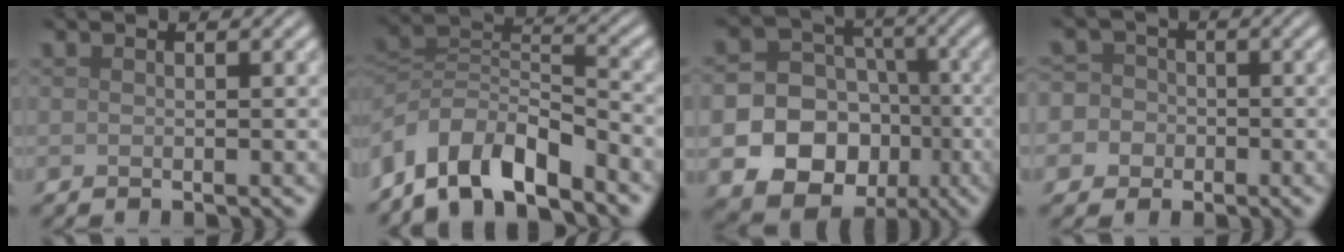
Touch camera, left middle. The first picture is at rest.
{"total": 8.5, "force": [-6.0, 3.4, 4.9], "torque": [-0.079, 0.002, -0.123]}
{"total": 15.9, "force": [-5.3, 14.3, 4.8], "torque": [-0.107, -0.037, -0.093]}
{"total": 6.3, "force": [-2.1, 5.8, 1.2], "torque": [-0.024, 0.008, -0.071]}